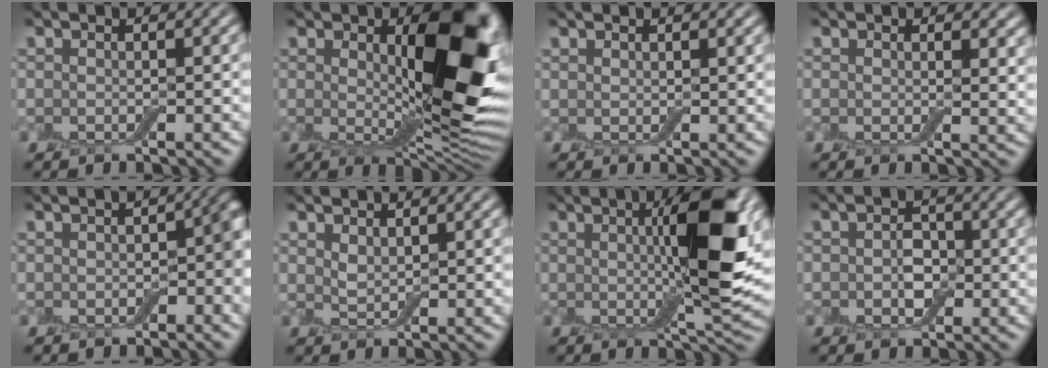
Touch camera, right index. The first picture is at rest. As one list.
[{"total": 10.9, "force": [1.9, 5.1, 9.5], "torque": [-0.122, -0.009, 0.044]}, {"total": 0.7, "force": [0.7, 0.2, 0.2], "torque": [-0.005, 0.000, 0.015]}, {"total": 2.2, "force": [1.0, 1.4, 1.3], "torque": [-0.018, -0.006, 0.014]}, {"total": 3.8, "force": [-0.5, 2.3, 2.9], "torque": [-0.032, -0.003, -0.013]}, {"total": 0.9, "force": [0.8, 0.2, 0.3], "torque": [-0.013, 0.000, 0.020]}, {"total": 8.9, "force": [2.1, 1.7, 8.4], "torque": [-0.124, 0.003, 0.036]}, {"total": 2.0, "force": [-0.2, 1.5, 1.3], "torque": [-0.023, 0.001, -0.007]}]